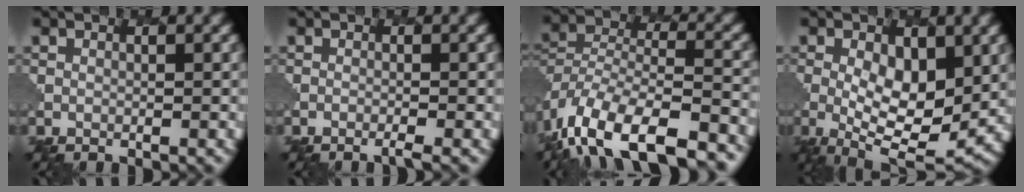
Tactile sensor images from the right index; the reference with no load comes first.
{"total": 0.9, "force": [-0.7, 0.0, 0.6], "torque": [-0.006, 0.000, -0.019]}
{"total": 15.1, "force": [-11.2, 6.3, 8.0], "torque": [-0.154, -0.009, -0.166]}
{"total": 7.4, "force": [0.3, 3.6, 6.4], "torque": [-0.113, -0.006, 0.005]}